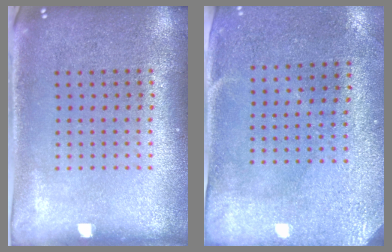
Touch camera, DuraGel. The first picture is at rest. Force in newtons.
{"total": 3.0, "press": 2.4, "slide": 1.8}